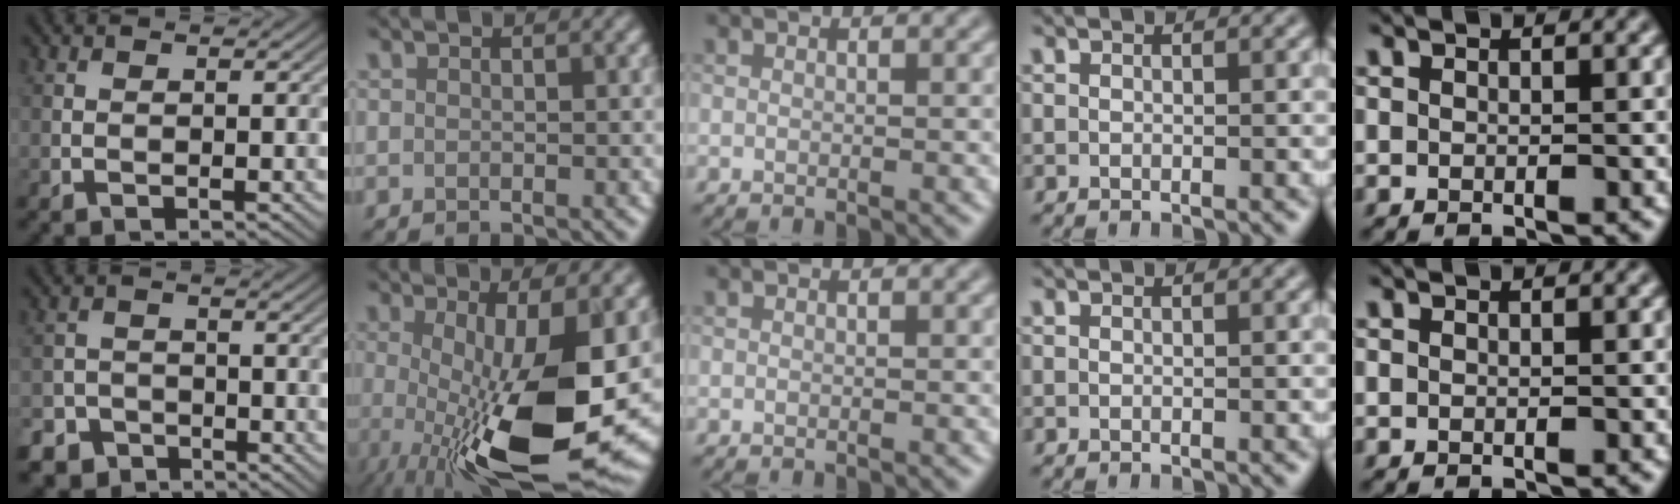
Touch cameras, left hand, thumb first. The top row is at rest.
{"thumb": {"total": 5.5, "force": [-3.9, 3.8, 0.8], "torque": [0.001, -0.008, -0.078]}, "index": {"total": 14.4, "force": [-2.1, 4.7, 13.5], "torque": [-0.219, -0.031, -0.026]}}